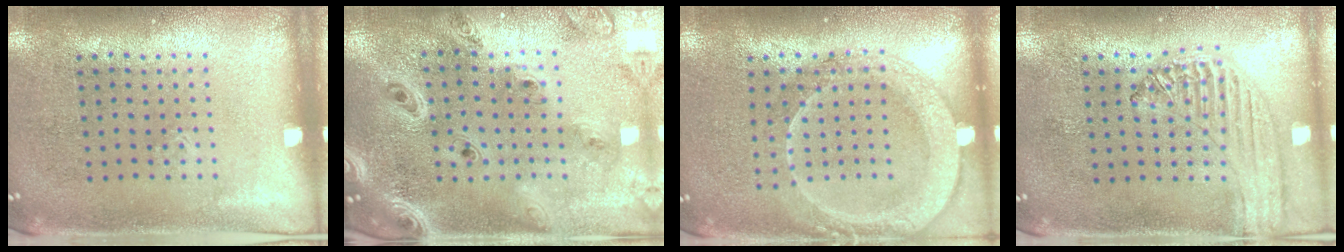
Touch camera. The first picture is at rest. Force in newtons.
{"total": 2.5, "press": 2.2, "slide": 1.1}
{"total": 2.0, "press": 1.9, "slide": 0.6}
{"total": 1.3, "press": 1.3, "slide": 0.1}